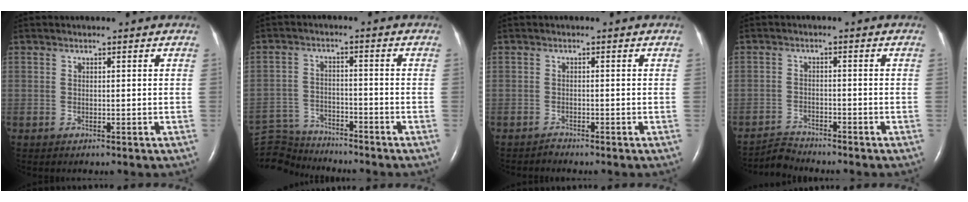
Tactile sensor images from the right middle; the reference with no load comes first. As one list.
[{"total": 9.2, "force": [-9.1, 0.8, -0.1], "torque": [-0.005, 0.012, -0.165]}, {"total": 0.7, "force": [-0.7, -0.2, -0.3], "torque": [0.006, -0.006, -0.011]}, {"total": 2.9, "force": [-2.7, -0.4, -0.9], "torque": [0.019, -0.017, -0.050]}]